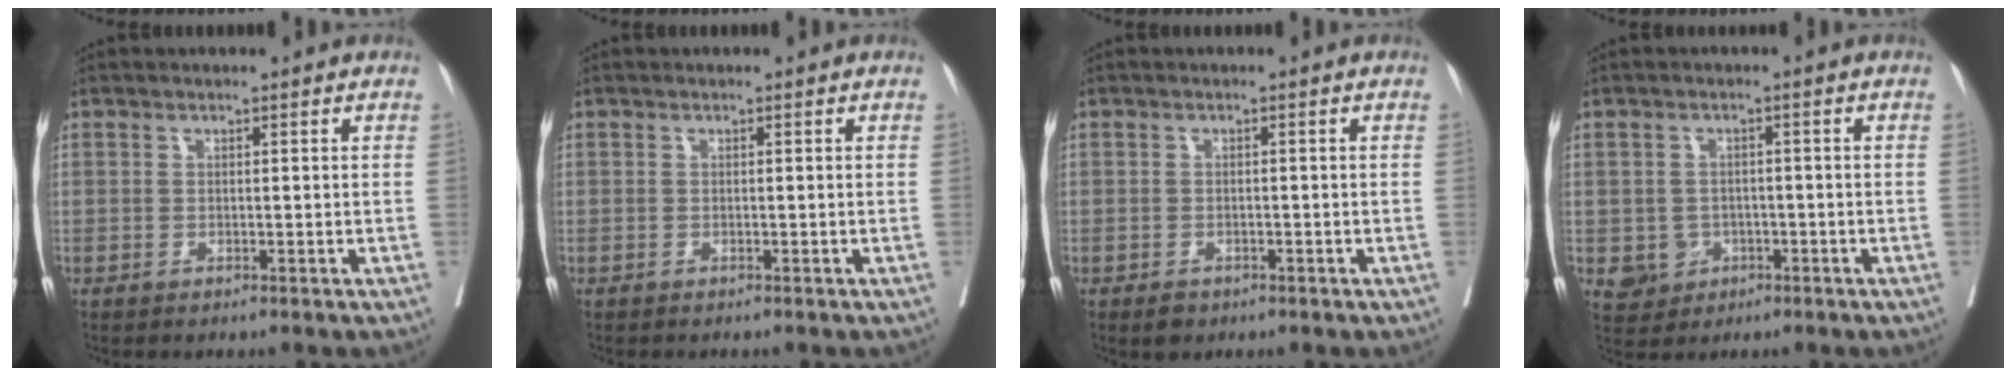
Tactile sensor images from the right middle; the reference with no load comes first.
{"total": 0.0}
{"total": 1.8, "force": [-1.1, 1.3, 0.7], "torque": [-0.008, 0.003, -0.009]}
{"total": 4.1, "force": [-1.3, 3.8, 0.6], "torque": [0.001, 0.009, -0.013]}